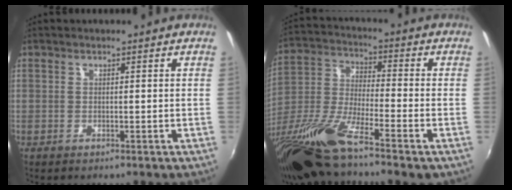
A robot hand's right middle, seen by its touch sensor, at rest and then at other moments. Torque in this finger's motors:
{"motor_torque": [1.02, -1.12, 0.33, 0.21]}